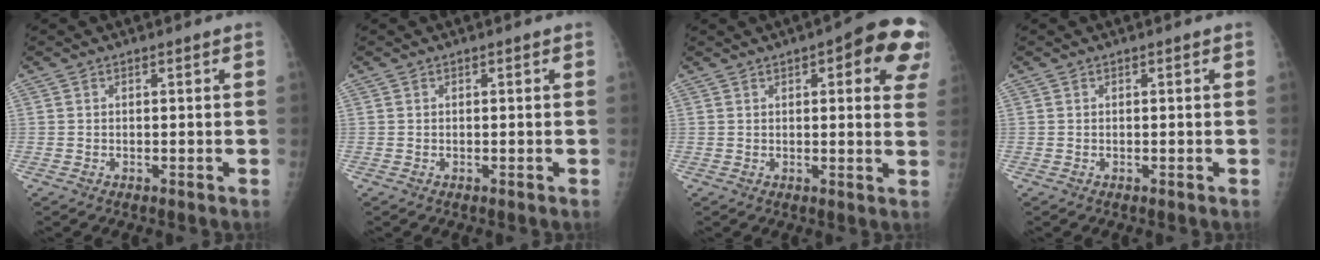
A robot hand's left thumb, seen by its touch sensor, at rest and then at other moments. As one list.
[{"total": 0.0}, {"total": 14.0, "force": [6.3, 4.7, 11.6], "torque": [-0.102, -0.014, 0.062]}, {"total": 0.0}]